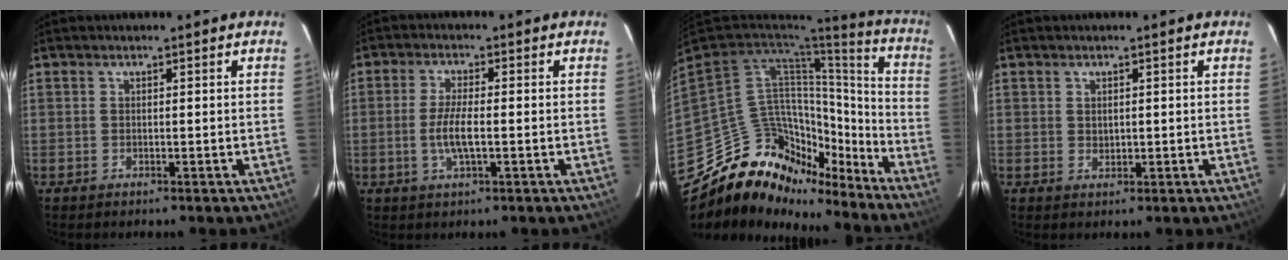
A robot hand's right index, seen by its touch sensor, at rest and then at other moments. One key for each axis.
{"total": 5.0, "fx": -1.1, "fy": 1.1, "fz": 4.8, "tx": -0.094, "ty": -0.006, "tz": -0.020}
{"total": 21.6, "fx": -16.1, "fy": 12.9, "fz": 6.5, "tx": -0.143, "ty": 0.056, "tz": -0.249}
{"total": 1.2, "fx": 0.4, "fy": 1.1, "fz": 0.4, "tx": -0.003, "ty": 0.000, "tz": 0.009}